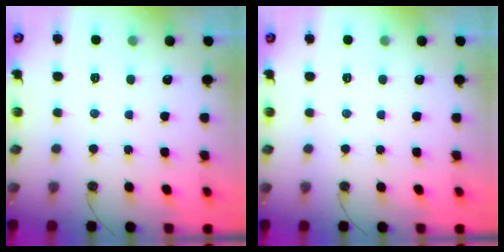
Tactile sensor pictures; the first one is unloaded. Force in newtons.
{"total": 0.0}